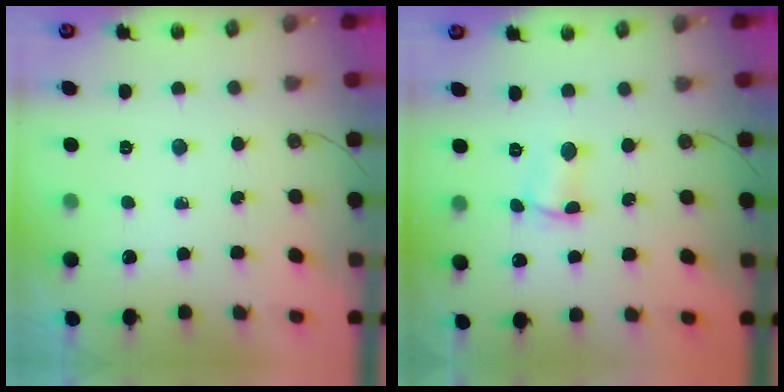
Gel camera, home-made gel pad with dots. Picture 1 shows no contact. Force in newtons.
{"total": 1.8, "press": 1.7, "slide": 0.5}